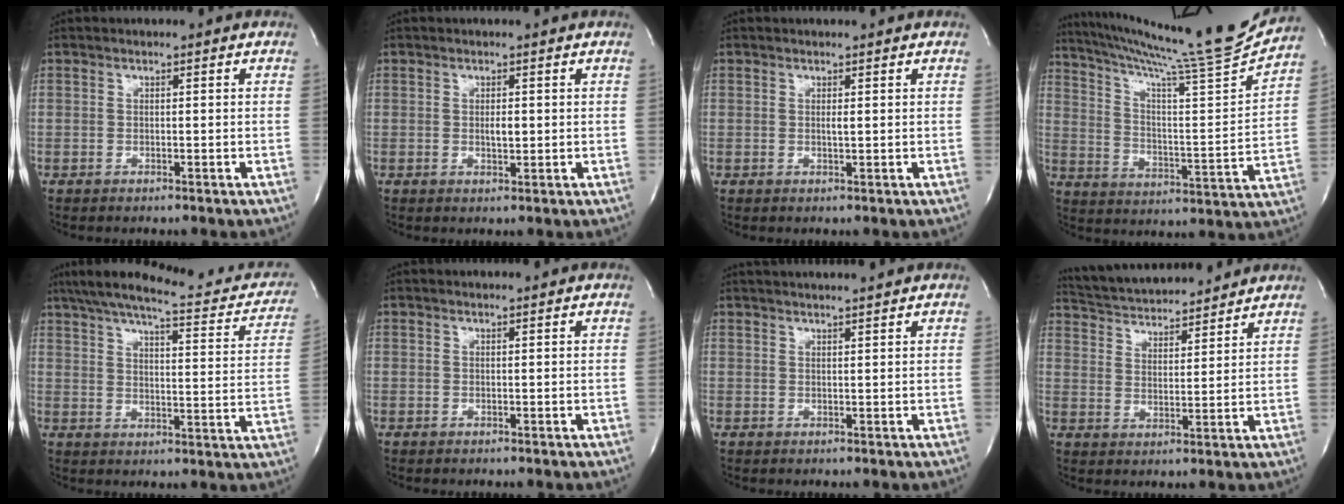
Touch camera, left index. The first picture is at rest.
{"total": 1.5, "force": [0.3, 0.5, 1.4], "torque": [-0.024, -0.002, 0.006]}
{"total": 0.8, "force": [0.4, 0.0, 0.7], "torque": [-0.018, -0.001, 0.007]}
{"total": 22.4, "force": [20.3, -2.0, 9.2], "torque": [-0.161, -0.061, 0.293]}
{"total": 22.4, "force": [18.9, 4.4, 11.2], "torque": [-0.165, 0.000, 0.236]}
{"total": 0.7, "force": [0.7, -0.1, 0.0], "torque": [-0.005, 0.001, 0.010]}
{"total": 7.9, "force": [7.4, -0.4, 2.8], "torque": [-0.042, 0.021, 0.094]}
{"total": 15.3, "force": [14.4, 2.4, 4.6], "torque": [-0.082, 0.025, 0.227]}